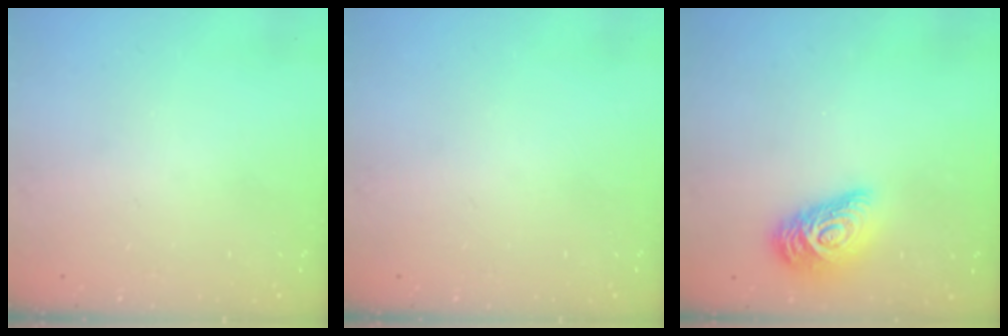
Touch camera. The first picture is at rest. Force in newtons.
{"total": 0.0}
{"total": 13.3, "press": 13.3, "slide": 0.9}